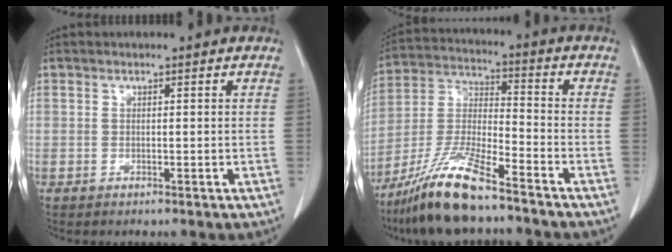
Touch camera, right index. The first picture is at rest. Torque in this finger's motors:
{"motor_torque": [1.09, -1.05, 0.28, 0.09]}